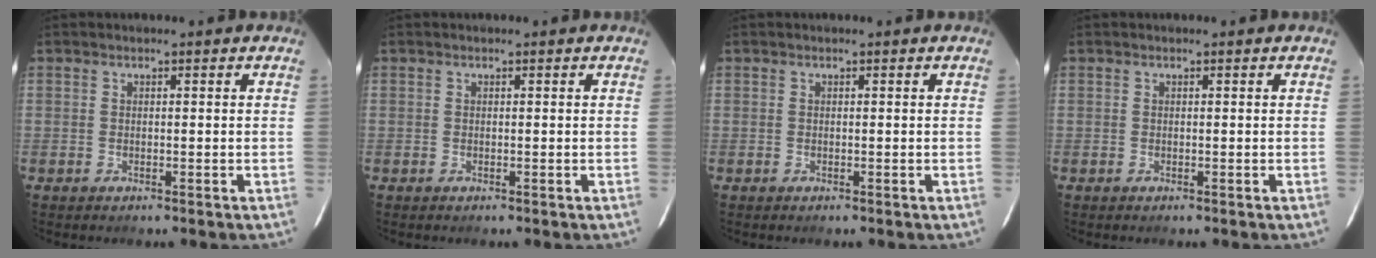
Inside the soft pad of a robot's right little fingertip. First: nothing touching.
{"total": 0.0}
{"total": 0.0}
{"total": 0.0}